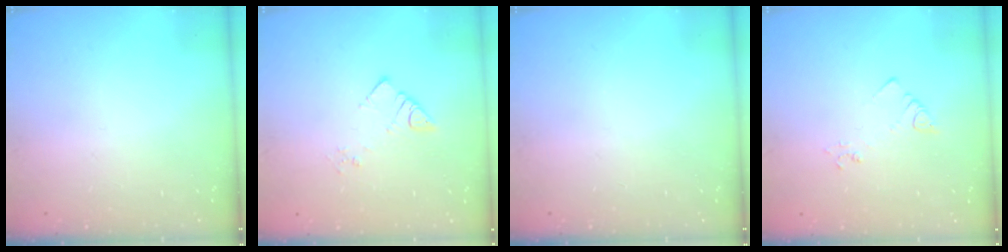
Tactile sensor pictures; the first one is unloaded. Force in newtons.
{"total": 3.0, "press": 3.0, "slide": 0.4}
{"total": 0.0}
{"total": 2.6, "press": 2.6, "slide": 0.3}